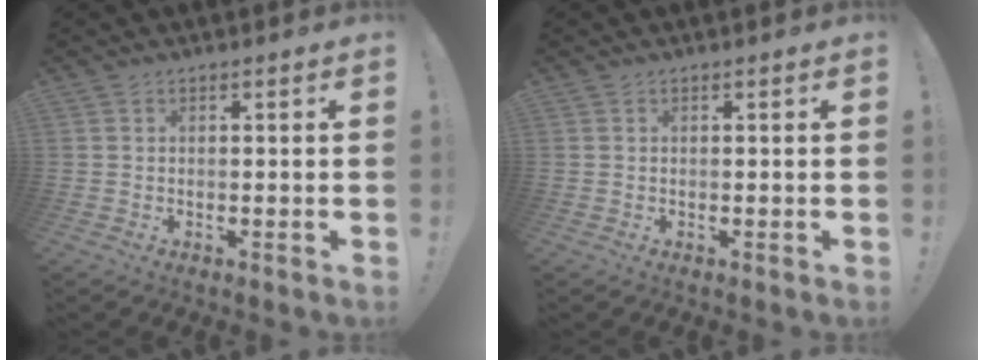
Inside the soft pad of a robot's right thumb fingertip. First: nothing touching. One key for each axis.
{"total": 0.0}